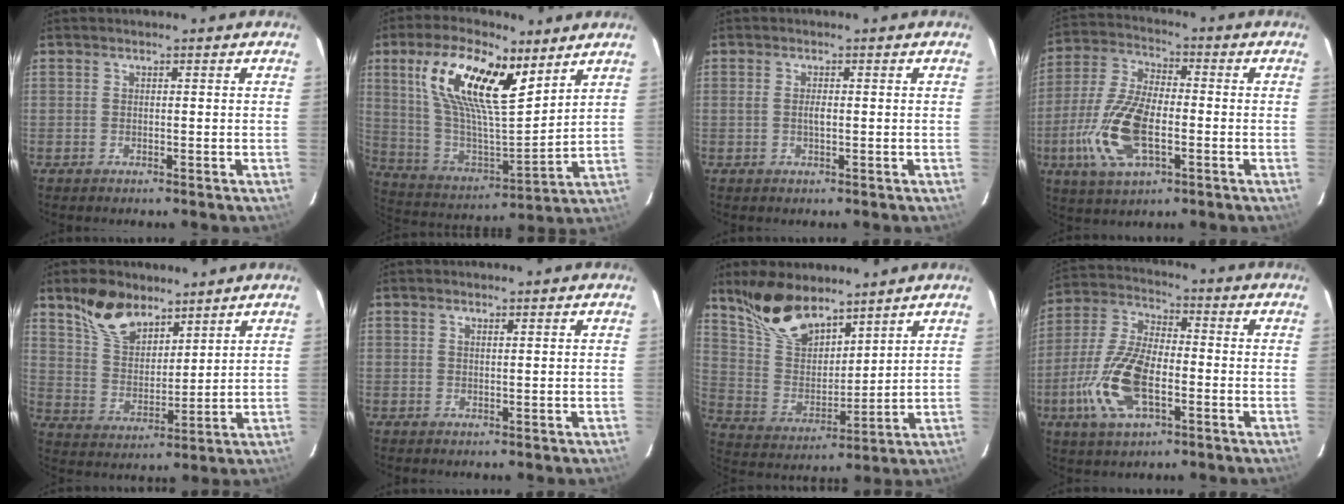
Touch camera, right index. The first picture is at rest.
{"total": 20.3, "force": [10.3, 7.4, 15.8], "torque": [-0.306, 0.011, 0.198]}
{"total": 1.3, "force": [0.0, 0.4, 1.3], "torque": [-0.024, 0.001, -0.001]}
{"total": 15.0, "force": [-4.2, 6.9, 12.6], "torque": [-0.279, -0.004, -0.081]}
{"total": 10.9, "force": [7.9, 5.6, 5.0], "torque": [-0.096, 0.015, 0.156]}
{"total": 0.7, "force": [0.6, 0.0, 0.4], "torque": [-0.008, 0.000, 0.009]}
{"total": 13.7, "force": [10.6, 5.8, 6.5], "torque": [-0.139, 0.020, 0.216]}
{"total": 14.7, "force": [-4.7, 6.7, 12.2], "torque": [-0.271, -0.003, -0.091]}